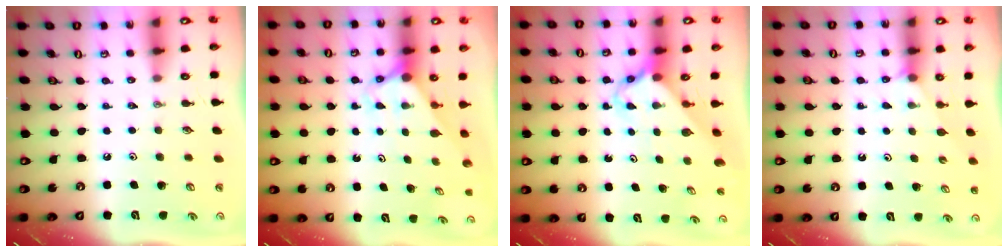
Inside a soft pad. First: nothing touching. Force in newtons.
{"total": 2.8, "press": 2.8, "slide": 0.0}
{"total": 2.6, "press": 2.6, "slide": 0.2}
{"total": 2.9, "press": 2.9, "slide": 0.4}